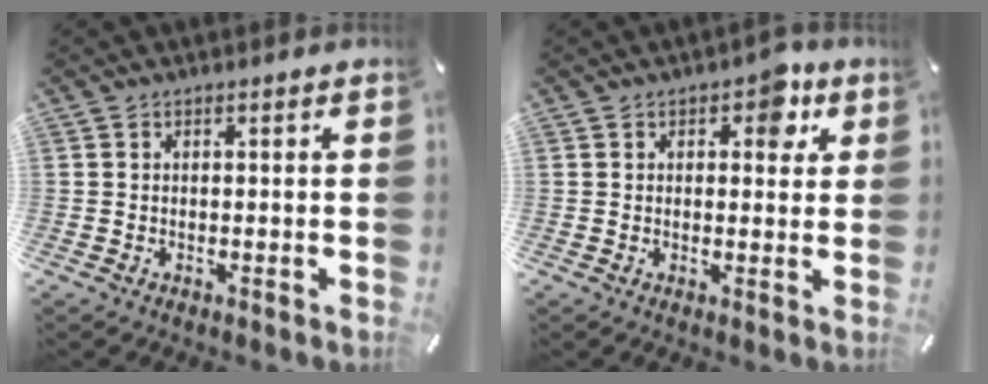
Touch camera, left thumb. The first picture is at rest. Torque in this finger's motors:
{"motor_torque": [0.83, 0.75, 0.29, -0.48, 0.12]}